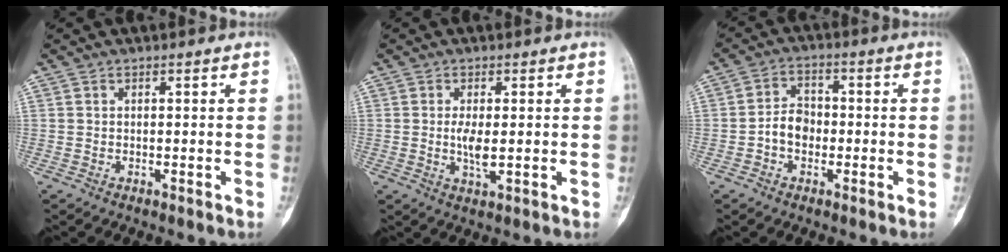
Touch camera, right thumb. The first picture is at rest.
{"total": 3.8, "force": [0.0, 1.3, 3.6], "torque": [-0.076, -0.010, 0.000]}
{"total": 5.4, "force": [-1.3, 4.1, 3.2], "torque": [-0.038, 0.022, -0.032]}